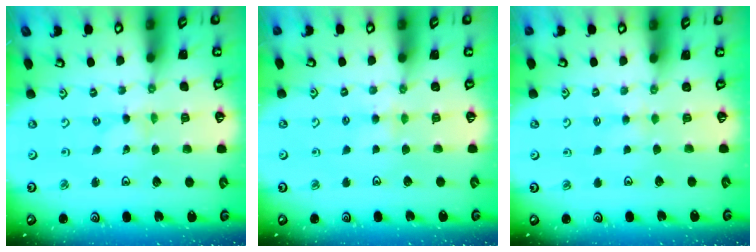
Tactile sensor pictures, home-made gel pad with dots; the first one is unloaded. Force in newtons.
{"total": 3.4, "press": 3.3, "slide": 0.6}
{"total": 2.0, "press": 2.0, "slide": 0.4}